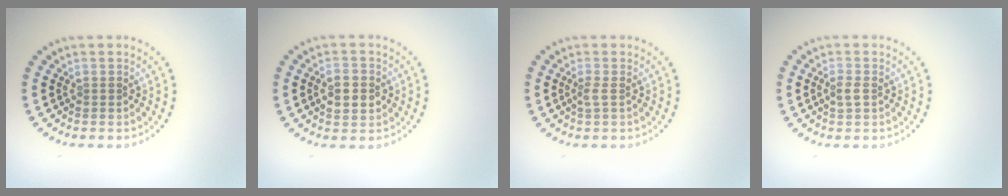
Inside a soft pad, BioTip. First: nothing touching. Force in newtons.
{"total": 3.1, "press": 3.1, "slide": 0.1}
{"total": 0.9, "press": 0.7, "slide": 0.6}
{"total": 1.2, "press": 1.2, "slide": 0.2}